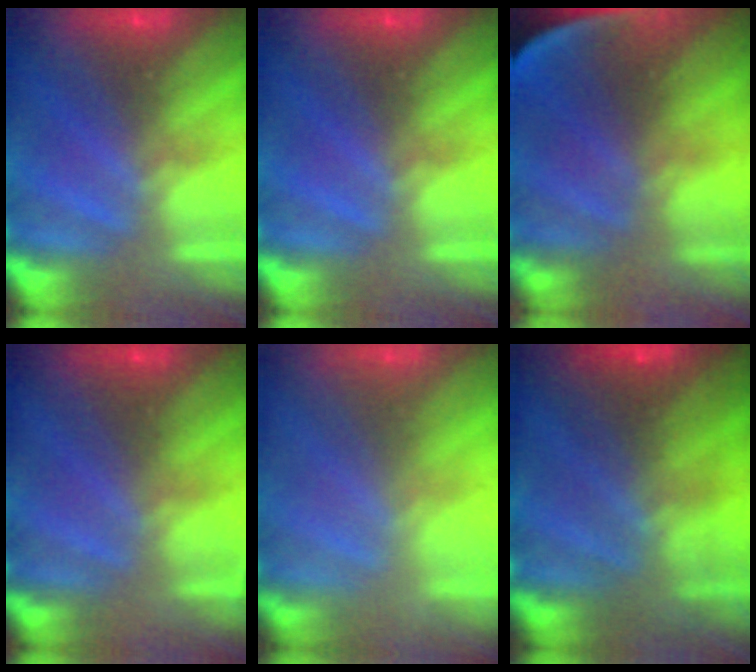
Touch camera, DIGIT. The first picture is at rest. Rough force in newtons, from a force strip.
{"total": 0.0}
{"total": 11.6}
{"total": 2.4}
{"total": 1.7}
{"total": 5.6}